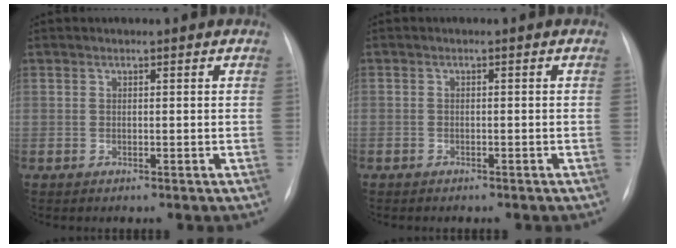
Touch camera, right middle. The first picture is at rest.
{"total": 1.5, "force": [-1.2, 0.6, 0.6], "torque": [-0.005, 0.000, -0.011]}